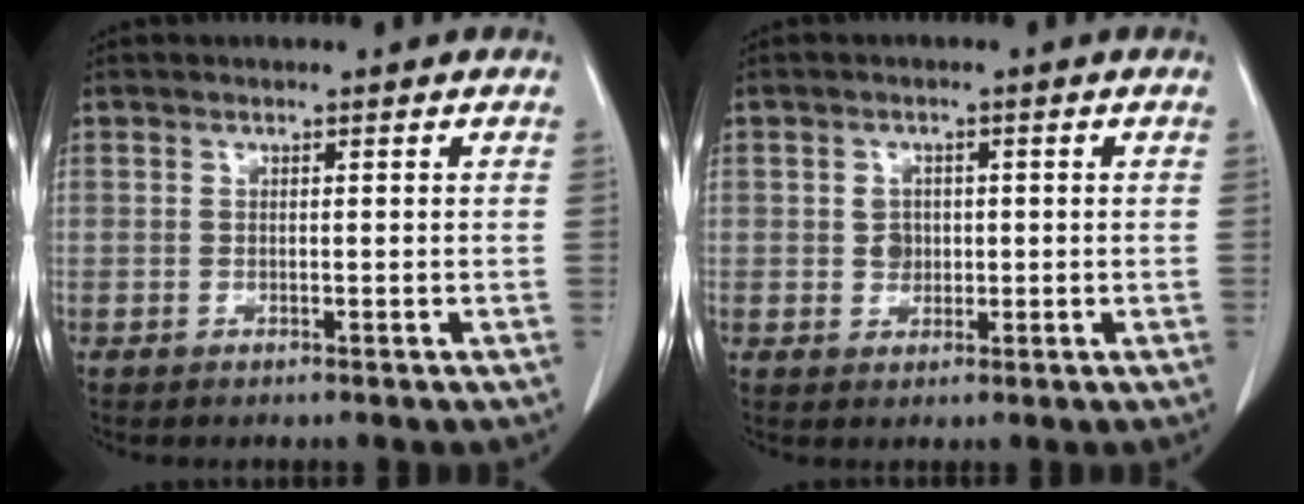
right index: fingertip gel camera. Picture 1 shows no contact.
{"total": 2.5, "force": [0.0, 2.2, 1.2], "torque": [-0.016, 0.003, 0.004]}